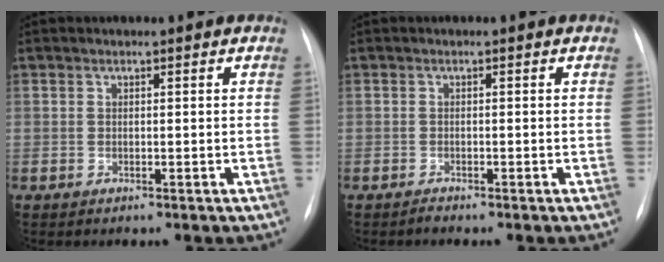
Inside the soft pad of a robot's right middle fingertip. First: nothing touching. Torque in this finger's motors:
{"motor_torque": [0.24, -0.17, 0.00, 0.00]}